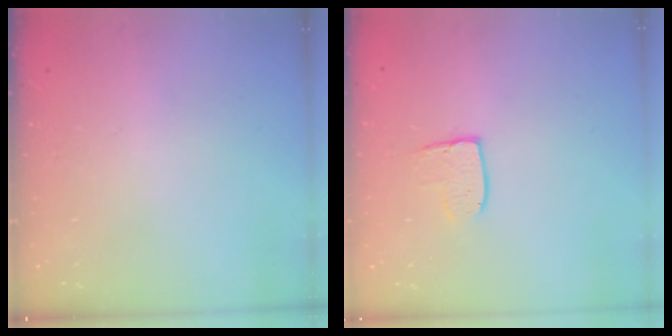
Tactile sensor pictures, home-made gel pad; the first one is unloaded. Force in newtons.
{"total": 8.4, "press": 8.4, "slide": 0.3}